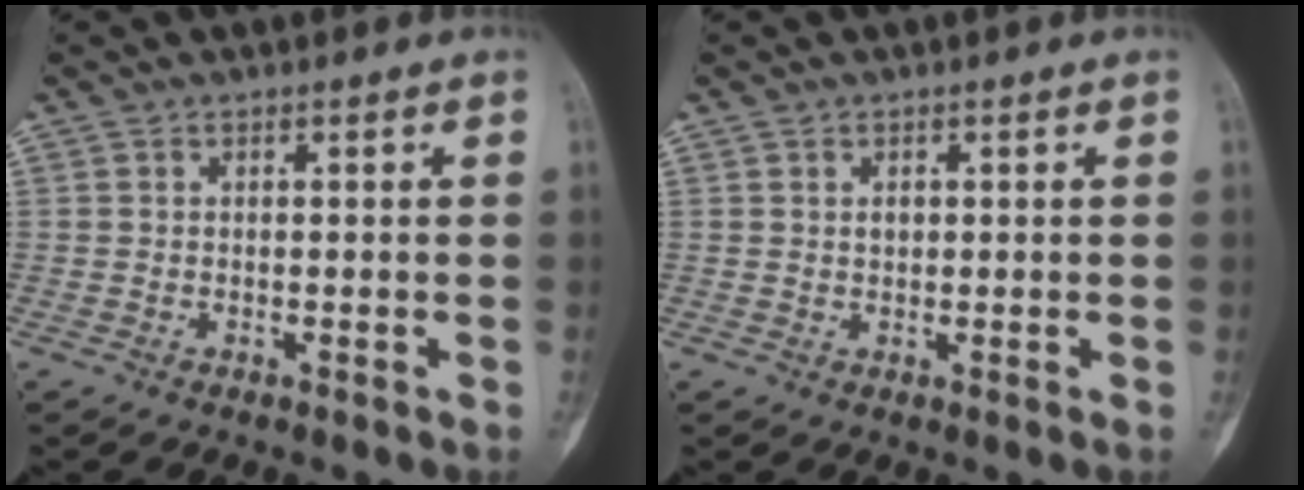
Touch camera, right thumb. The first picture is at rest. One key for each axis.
{"total": 1.1, "fx": 0.3, "fy": 0.8, "fz": 0.7, "tx": -0.011, "ty": 0.000, "tz": 0.007}